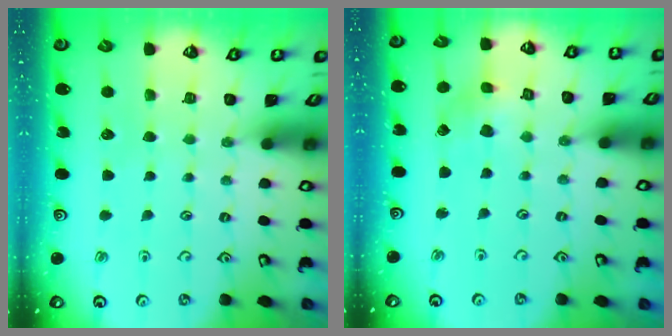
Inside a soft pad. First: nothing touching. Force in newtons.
{"total": 3.6, "press": 3.6, "slide": 0.6}